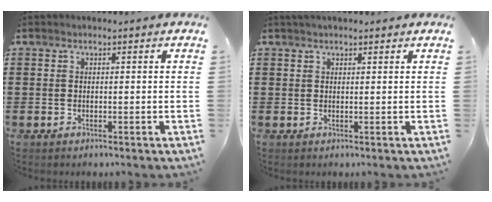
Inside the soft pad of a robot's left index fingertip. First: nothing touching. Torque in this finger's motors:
{"motor_torque": [-0.73, -0.38, -0.29, -0.09]}